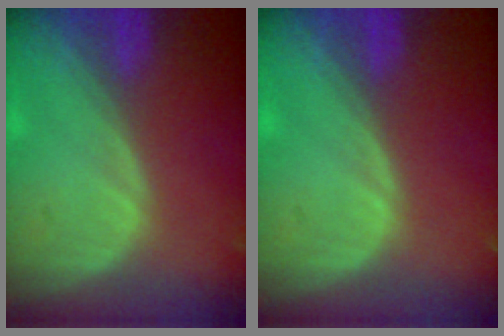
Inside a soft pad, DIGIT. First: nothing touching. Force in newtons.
{"total": 0.0}